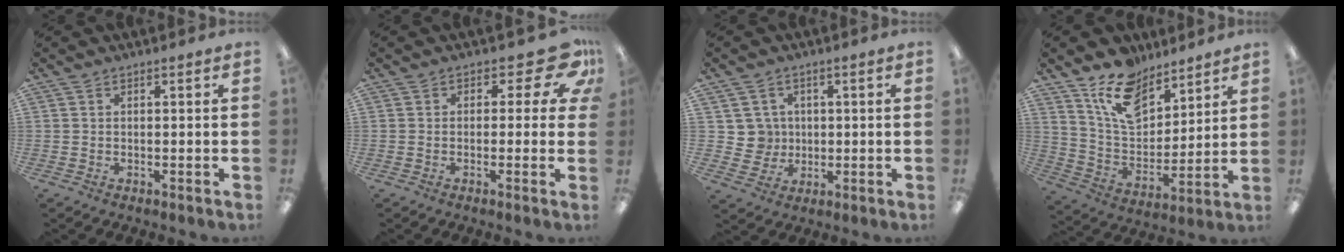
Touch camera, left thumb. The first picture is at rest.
{"total": 8.9, "force": [4.2, 4.4, 6.6], "torque": [-0.079, -0.024, 0.070]}
{"total": 5.9, "force": [1.4, 5.8, 0.2], "torque": [-0.005, -0.001, 0.029]}
{"total": 14.8, "force": [10.6, 8.1, 6.5], "torque": [-0.125, -0.055, 0.199]}